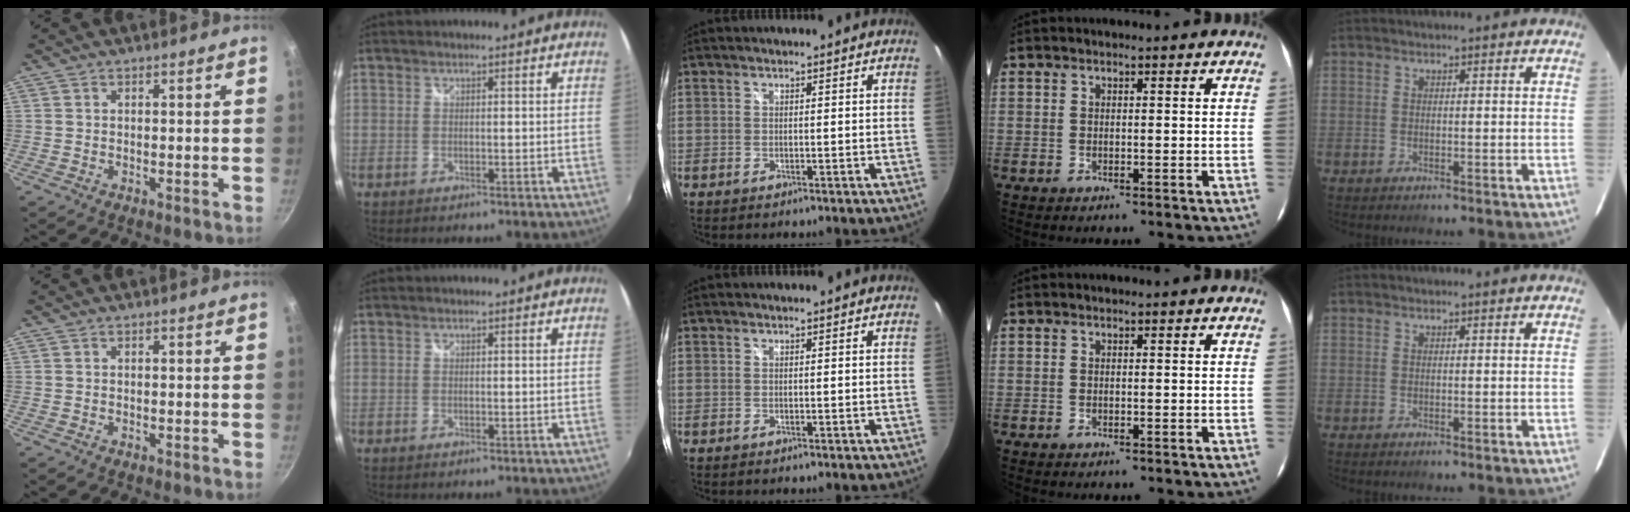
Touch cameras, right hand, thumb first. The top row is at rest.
{}